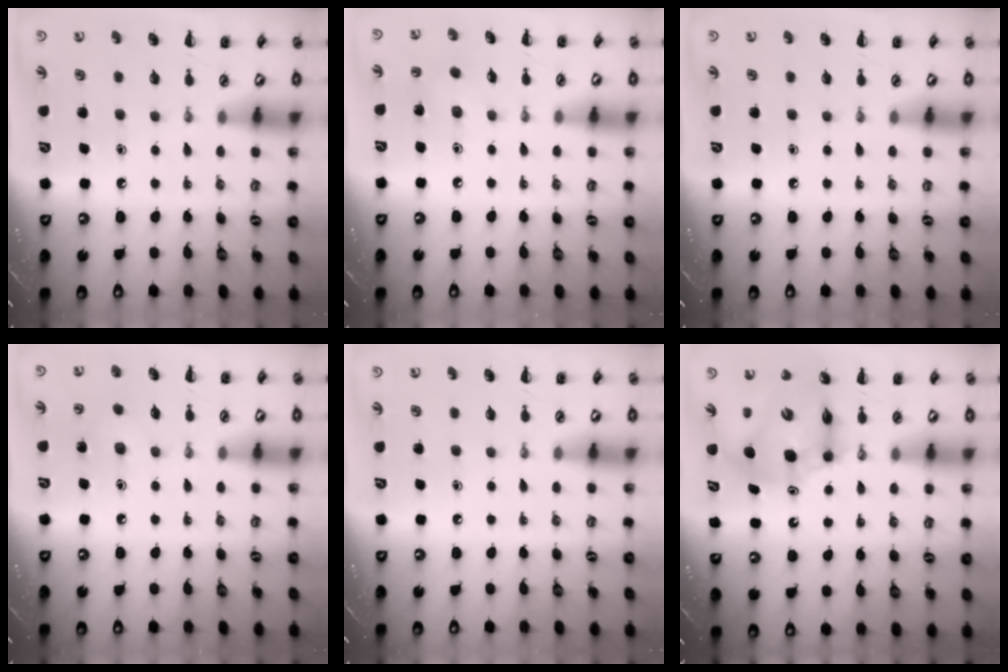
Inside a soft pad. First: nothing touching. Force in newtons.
{"total": 3.3, "press": 3.2, "slide": 1.1}
{"total": 0.0}
{"total": 6.3, "press": 6.1, "slide": 1.8}
{"total": 0.0}
{"total": 10.5, "press": 9.9, "slide": 3.3}